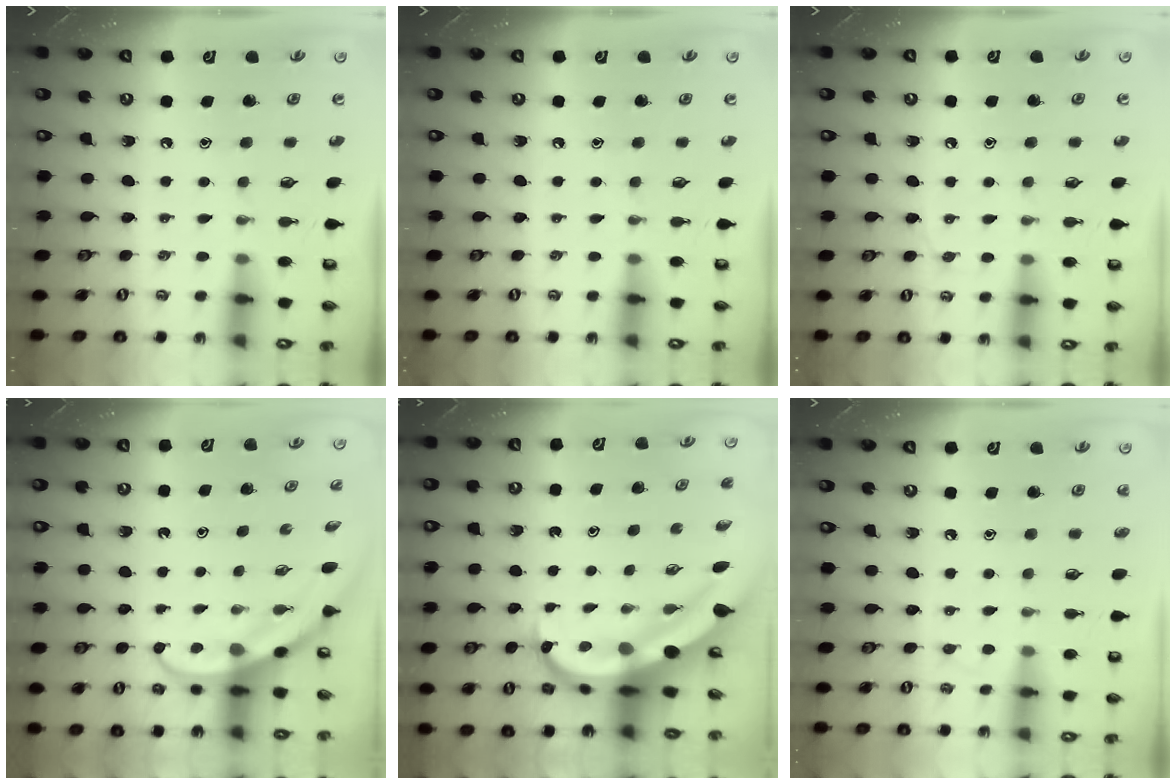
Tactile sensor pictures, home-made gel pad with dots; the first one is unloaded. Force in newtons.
{"total": 0.0}
{"total": 6.4, "press": 6.3, "slide": 0.8}
{"total": 4.0, "press": 3.9, "slide": 0.3}
{"total": 11.9, "press": 11.8, "slide": 1.2}
{"total": 5.1, "press": 5.0, "slide": 0.5}